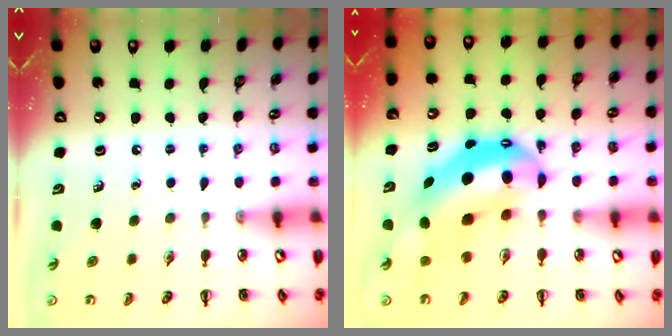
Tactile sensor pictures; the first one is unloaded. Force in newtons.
{"total": 12.5, "press": 12.1, "slide": 3.1}